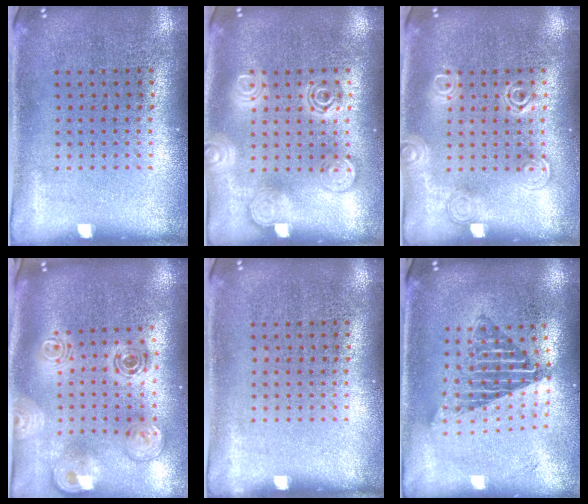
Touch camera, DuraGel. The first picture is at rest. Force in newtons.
{"total": 2.8, "press": 2.8, "slide": 0.4}
{"total": 1.9, "press": 1.9, "slide": 0.4}
{"total": 2.1, "press": 1.7, "slide": 1.2}
{"total": 0.0}
{"total": 1.7, "press": 1.4, "slide": 1.0}